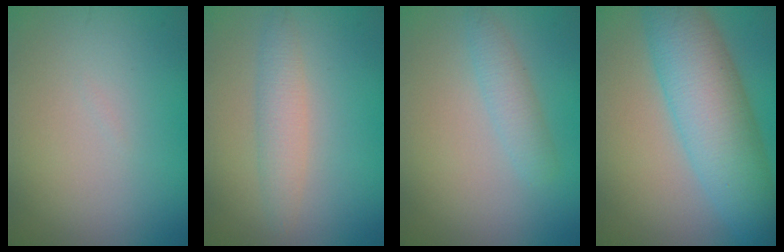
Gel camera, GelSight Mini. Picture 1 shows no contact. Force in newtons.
{"total": 2.5, "press": 2.5, "slide": 0.0}
{"total": 2.0, "press": 2.0, "slide": 0.1}
{"total": 8.6, "press": 8.6, "slide": 0.2}